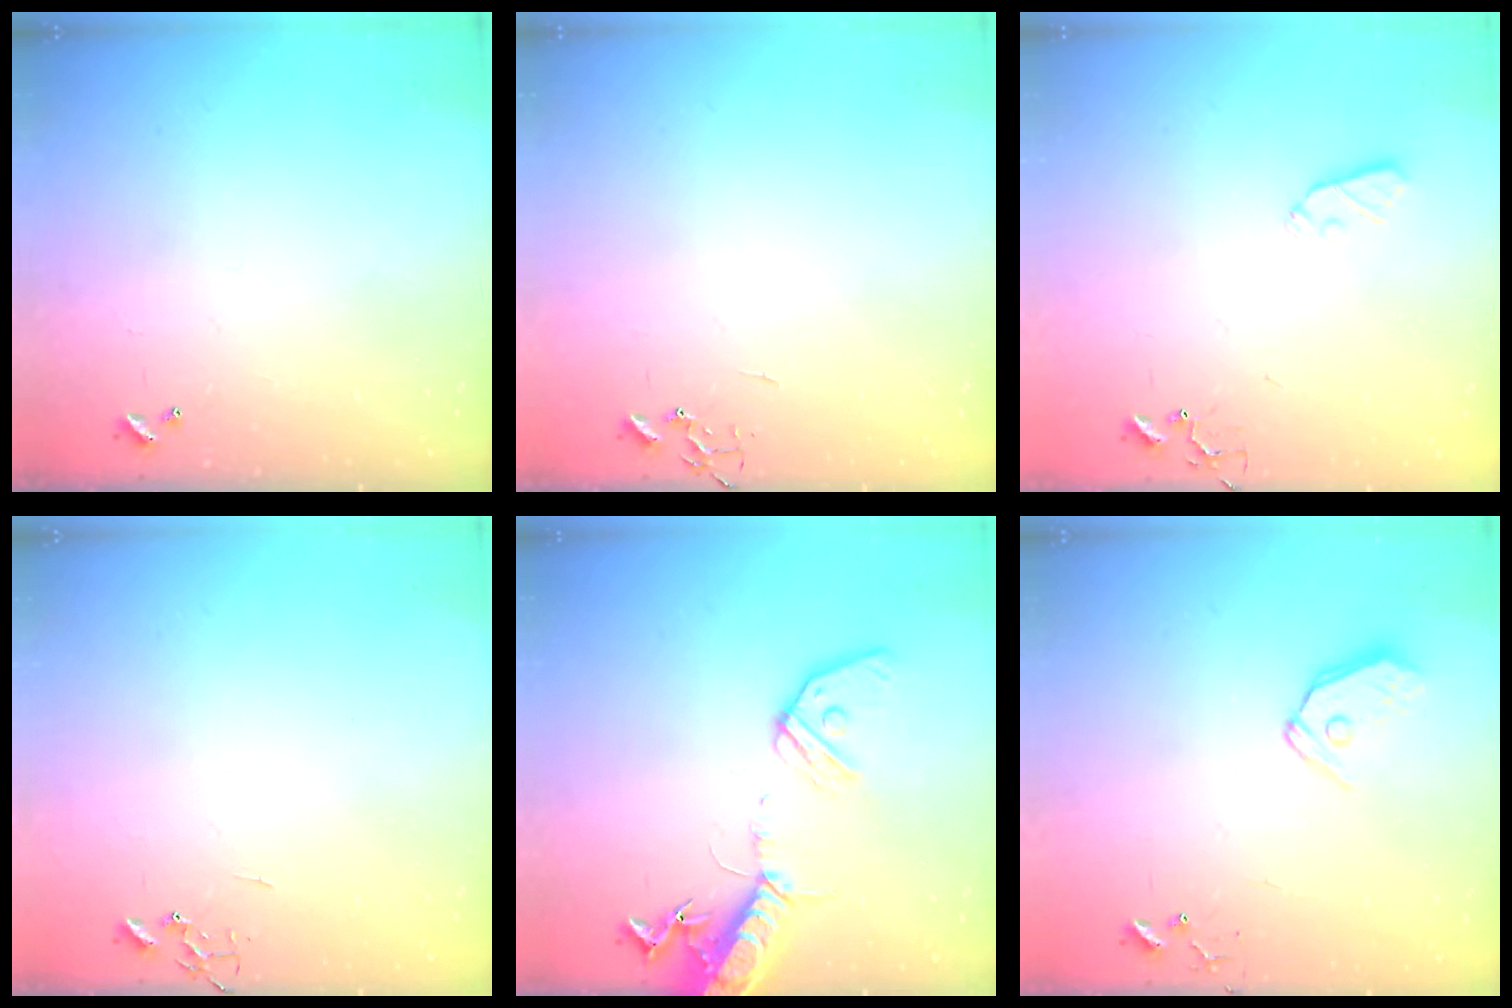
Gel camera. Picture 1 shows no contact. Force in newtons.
{"total": 0.0}
{"total": 6.2, "press": 6.2, "slide": 0.3}
{"total": 0.0}
{"total": 16.0, "press": 15.7, "slide": 3.0}
{"total": 8.3, "press": 8.2, "slide": 0.7}